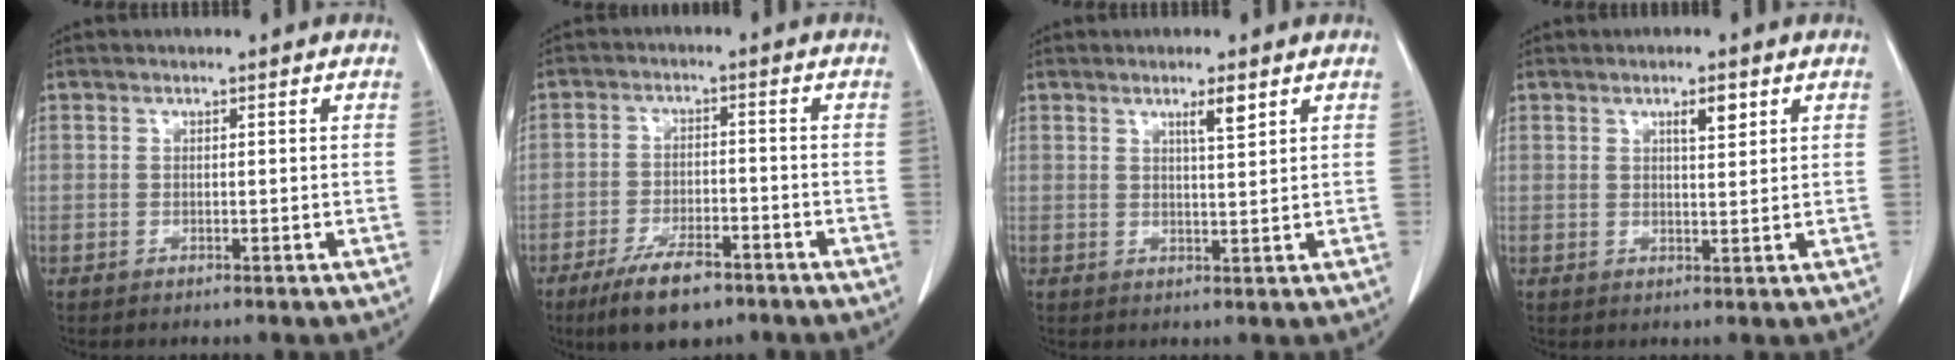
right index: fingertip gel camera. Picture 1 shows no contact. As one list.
[{"total": 8.1, "force": [-5.6, 3.0, 5.0], "torque": [-0.091, -0.007, -0.093]}, {"total": 2.8, "force": [1.7, 0.1, 2.2], "torque": [-0.041, -0.002, 0.029]}, {"total": 3.0, "force": [1.6, 0.7, 2.4], "torque": [-0.041, -0.002, 0.025]}]